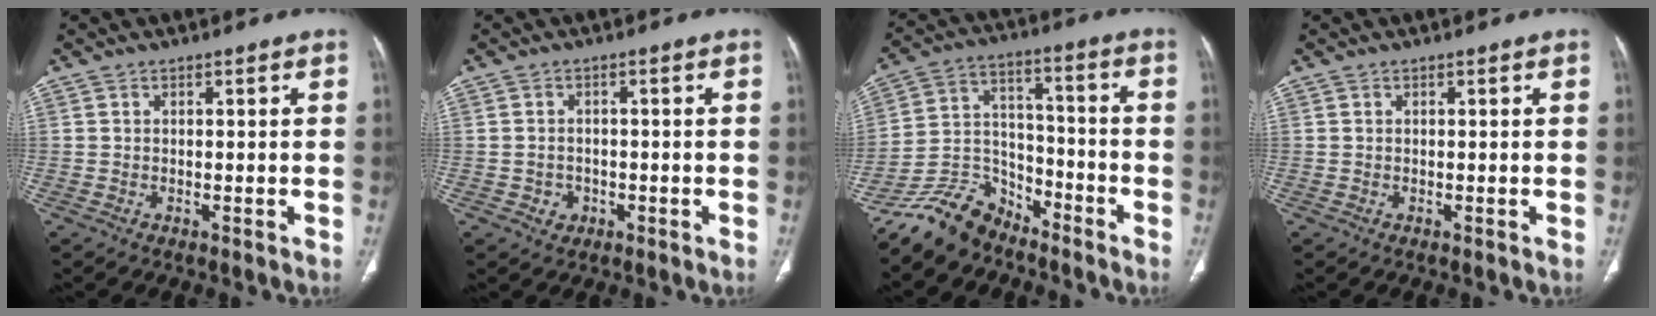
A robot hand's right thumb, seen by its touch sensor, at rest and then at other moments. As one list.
[{"total": 2.5, "force": [-0.8, 2.2, 0.7], "torque": [0.001, 0.008, -0.008]}, {"total": 11.0, "force": [-9.3, 5.5, 1.9], "torque": [-0.016, 0.086, -0.180]}, {"total": 0.0}]